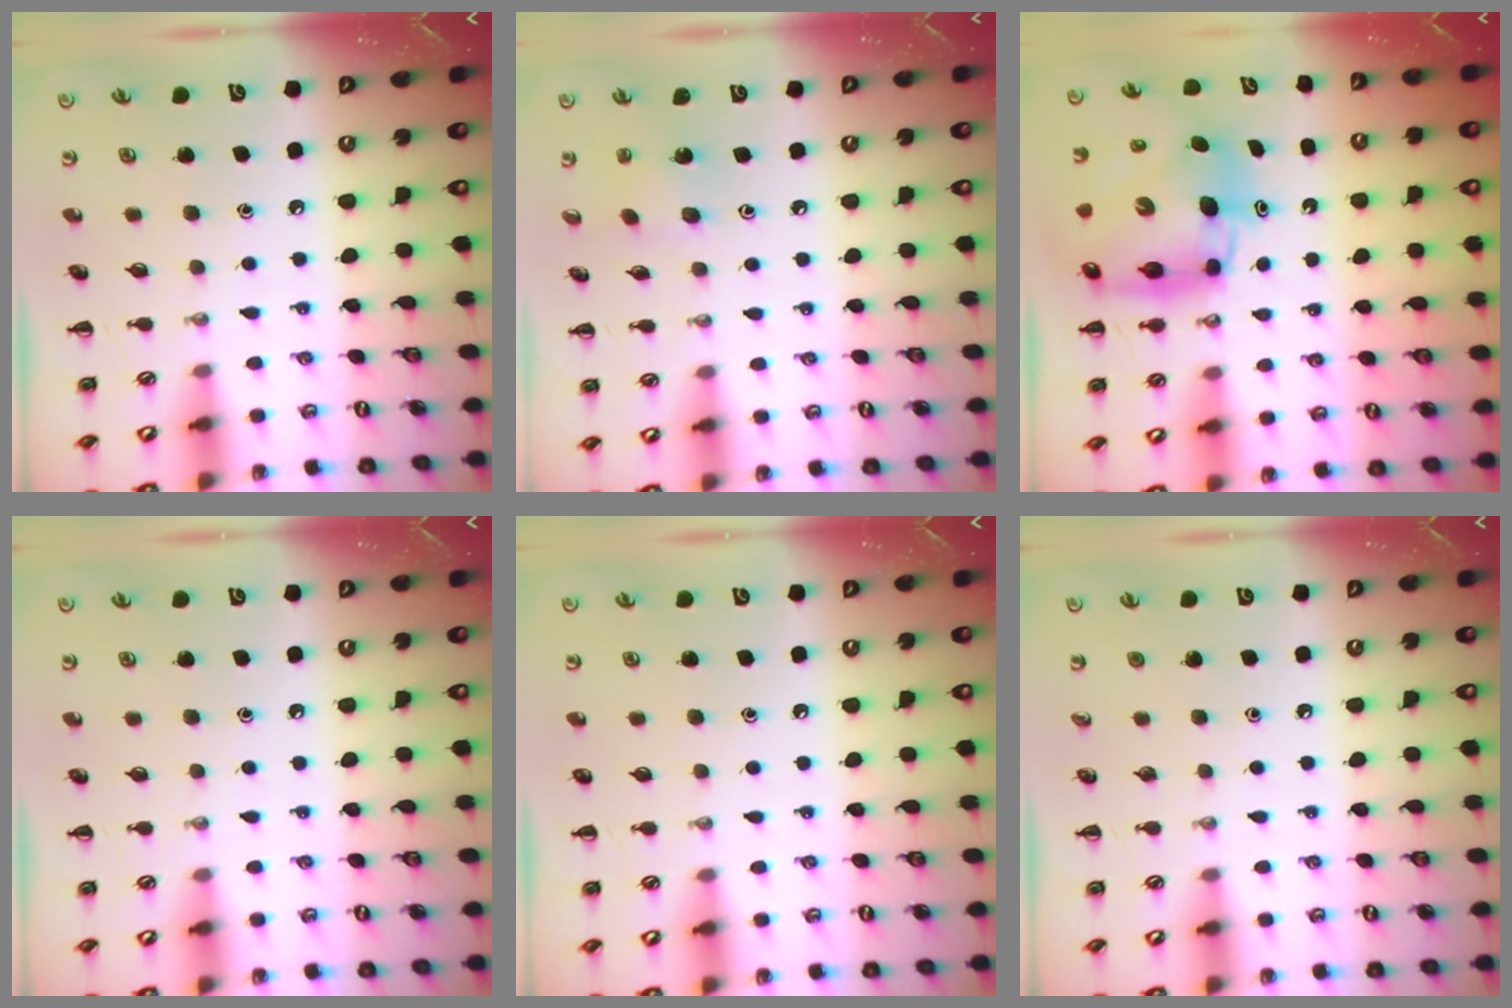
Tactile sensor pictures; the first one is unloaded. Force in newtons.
{"total": 1.6, "press": 1.5, "slide": 0.5}
{"total": 9.7, "press": 9.3, "slide": 2.8}
{"total": 0.0}
{"total": 0.0}
{"total": 0.0}